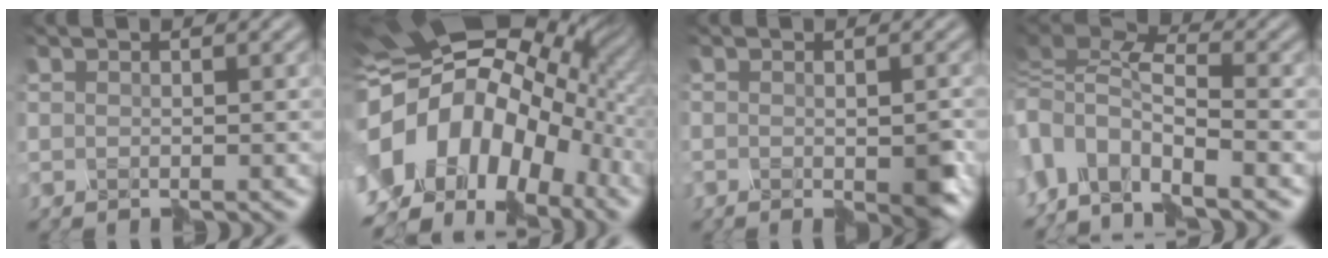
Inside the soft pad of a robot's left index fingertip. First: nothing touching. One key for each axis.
{"total": 16.3, "fx": -3.4, "fy": 11.9, "fz": 10.6, "tx": -0.198, "ty": 0.013, "tz": -0.066}
{"total": 2.8, "fx": -1.3, "fy": 0.6, "fz": 2.3, "tx": -0.037, "ty": -0.011, "tz": -0.018}
{"total": 6.0, "fx": -3.6, "fy": 2.9, "fz": 3.8, "tx": -0.096, "ty": 0.001, "tz": -0.077}